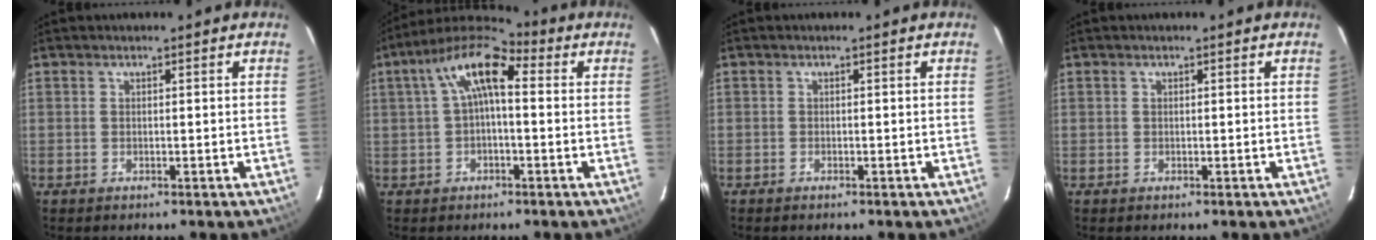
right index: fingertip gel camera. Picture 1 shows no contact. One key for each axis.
{"total": 9.9, "fx": 1.8, "fy": 4.1, "fz": 8.8, "tx": -0.169, "ty": 0.035, "tz": 0.025}
{"total": 0.8, "fx": -0.7, "fy": 0.5, "fz": 0.0, "tx": -0.004, "ty": 0.001, "tz": -0.013}
{"total": 0.0}